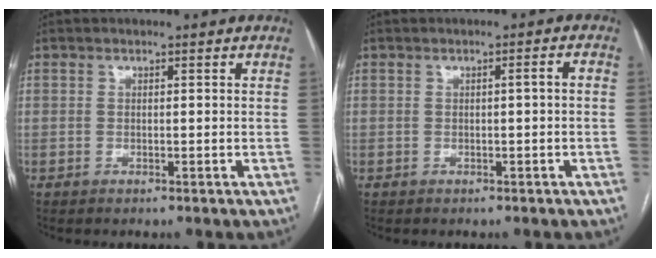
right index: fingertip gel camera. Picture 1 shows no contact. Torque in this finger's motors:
{"motor_torque": [0.20, 0.03, 0.03, 0.02]}